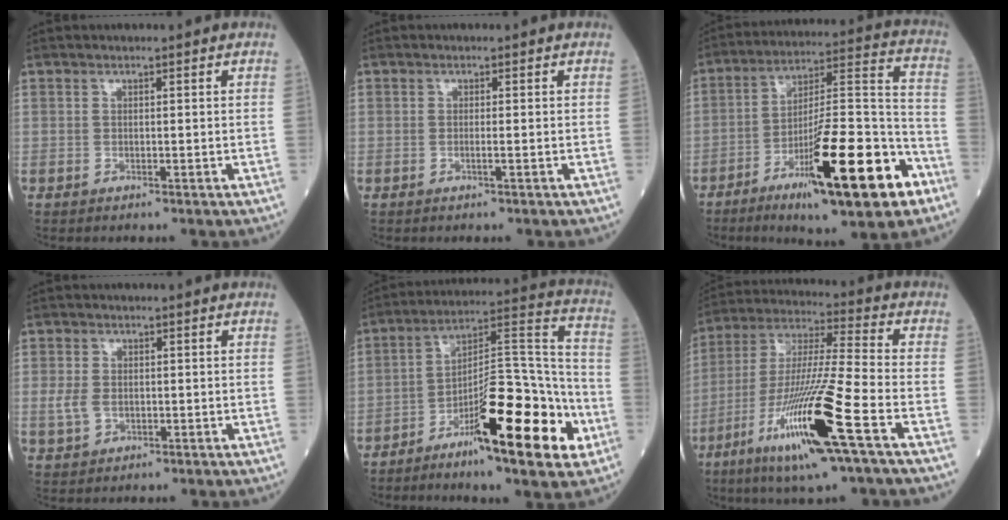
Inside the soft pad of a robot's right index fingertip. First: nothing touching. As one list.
[{"total": 0.6, "force": [-0.1, -0.2, 0.5], "torque": [-0.011, 0.001, -0.002]}, {"total": 21.5, "force": [-10.7, 3.0, 18.4], "torque": [-0.277, -0.014, -0.161]}, {"total": 3.3, "force": [-0.2, 2.3, 2.3], "torque": [-0.059, 0.001, 0.003]}, {"total": 18.9, "force": [-8.3, 3.4, 16.6], "torque": [-0.261, 0.008, -0.124]}, {"total": 18.8, "force": [-8.3, 0.0, 16.8], "torque": [-0.352, -0.033, -0.155]}]